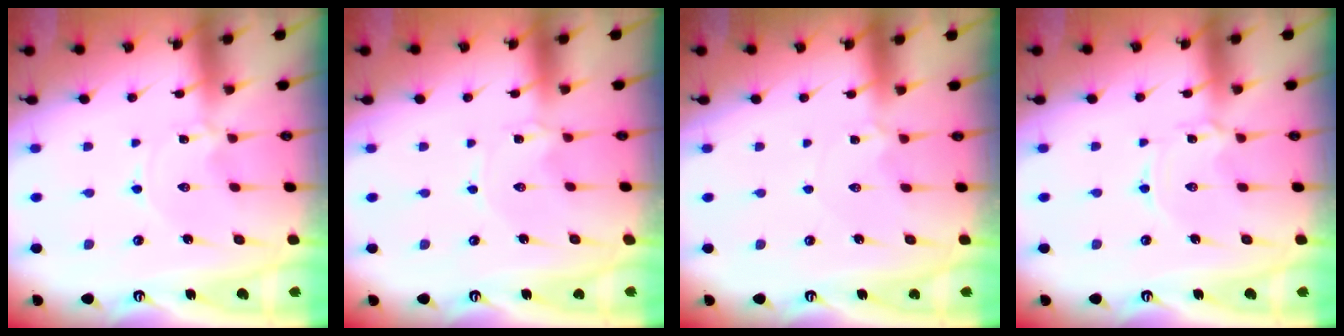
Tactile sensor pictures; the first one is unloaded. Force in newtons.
{"total": 0.0}
{"total": 2.6, "press": 2.6, "slide": 0.5}
{"total": 1.4, "press": 1.4, "slide": 0.2}